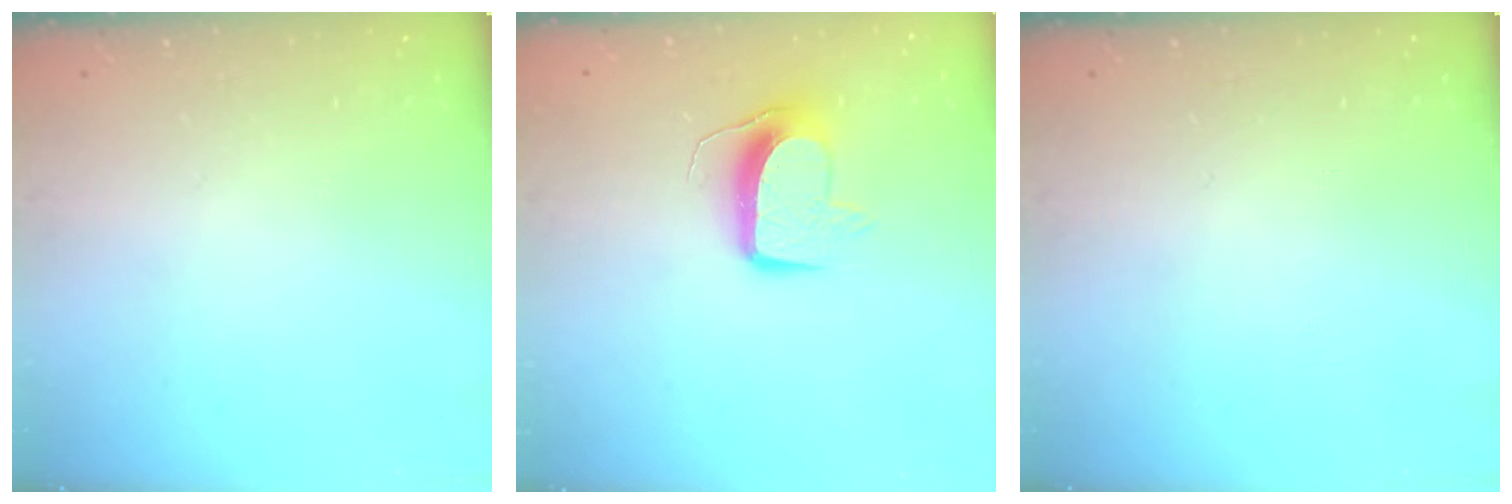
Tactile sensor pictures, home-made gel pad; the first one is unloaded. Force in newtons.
{"total": 10.4, "press": 10.3, "slide": 0.8}
{"total": 0.0}